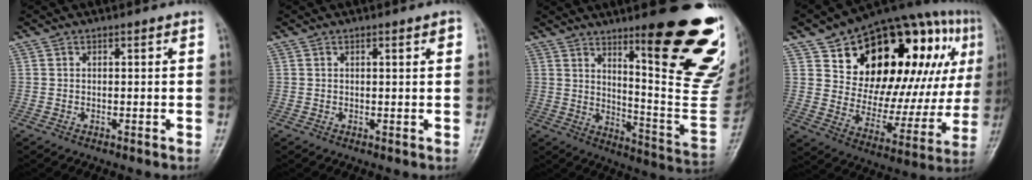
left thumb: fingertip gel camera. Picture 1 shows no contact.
{"total": 1.4, "force": [0.6, 0.2, 1.2], "torque": [-0.019, 0.000, 0.008]}
{"total": 28.4, "force": [12.7, 6.1, 24.7], "torque": [-0.232, -0.062, 0.194]}
{"total": 31.2, "force": [11.5, 15.8, 24.3], "torque": [-0.309, 0.011, 0.186]}